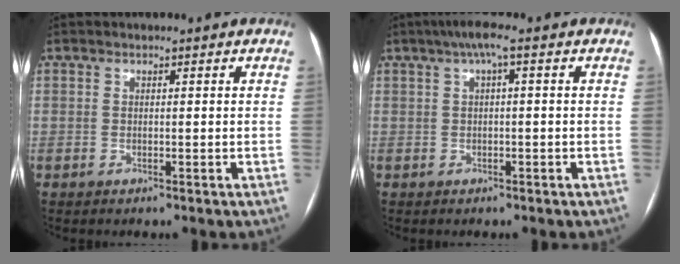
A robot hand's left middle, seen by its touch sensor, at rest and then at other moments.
{"total": 3.4, "force": [1.2, 0.3, 3.1], "torque": [-0.054, 0.021, 0.022]}